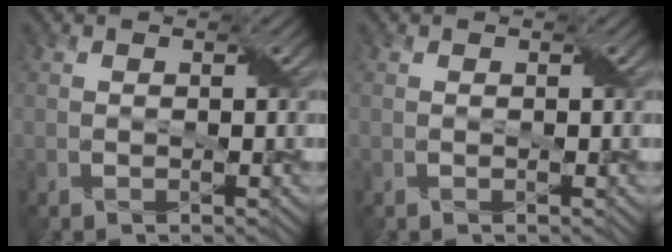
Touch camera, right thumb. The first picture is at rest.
{"total": 0.0}